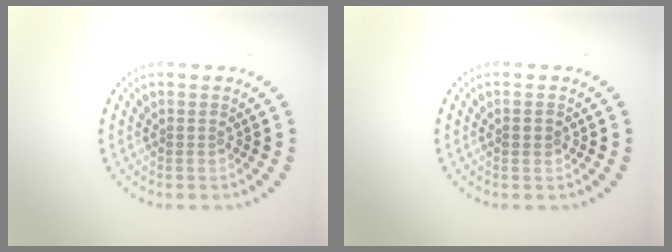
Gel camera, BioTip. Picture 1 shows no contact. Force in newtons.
{"total": 1.2, "press": 1.2, "slide": 0.1}